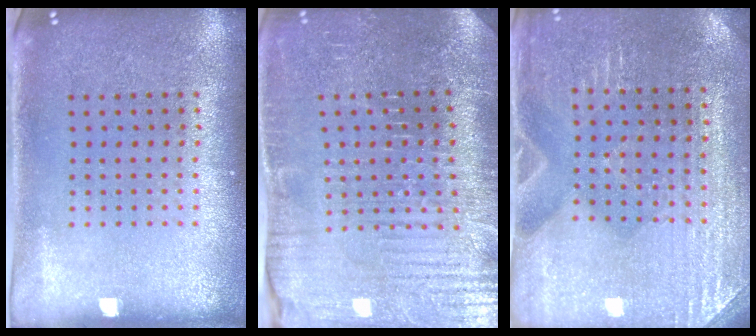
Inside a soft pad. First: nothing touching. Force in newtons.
{"total": 4.1, "press": 4.1, "slide": 0.6}
{"total": 3.0, "press": 3.0, "slide": 0.2}